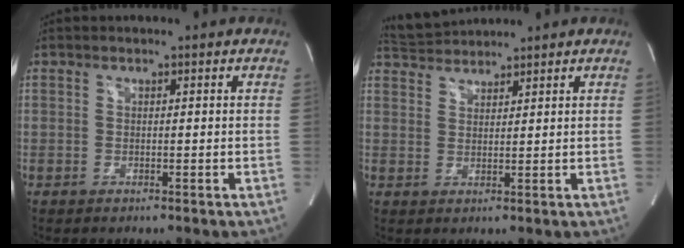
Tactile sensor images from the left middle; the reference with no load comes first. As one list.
[{"total": 4.0, "force": [4.0, 0.0, -0.2], "torque": [-0.010, 0.018, 0.080]}]